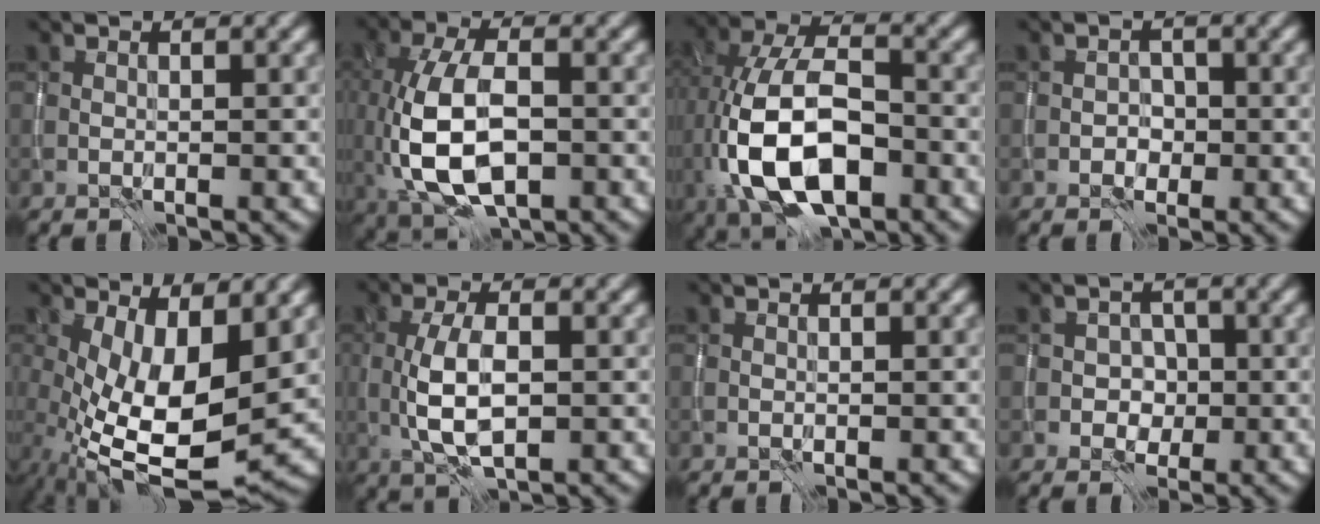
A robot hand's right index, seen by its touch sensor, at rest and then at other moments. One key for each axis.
{"total": 9.9, "fx": -1.3, "fy": 5.6, "fz": 8.1, "tx": -0.177, "ty": -0.017, "tz": -0.014}
{"total": 11.7, "fx": -3.6, "fy": 6.3, "fz": 9.2, "tx": -0.181, "ty": -0.004, "tz": -0.068}
{"total": 1.6, "fx": -0.6, "fy": 1.4, "fz": 0.5, "tx": -0.002, "ty": -0.002, "tz": -0.010}
{"total": 10.7, "fx": -0.6, "fy": 4.4, "fz": 9.8, "tx": -0.180, "ty": -0.022, "tz": -0.003}
{"total": 5.2, "fx": -0.2, "fy": 2.3, "fz": 4.6, "tx": -0.103, "ty": -0.003, "tz": 0.000}
{"total": 0.0}
{"total": 2.2, "fx": -0.4, "fy": 2.0, "fz": 0.6, "tx": -0.003, "ty": -0.001, "tz": -0.012}